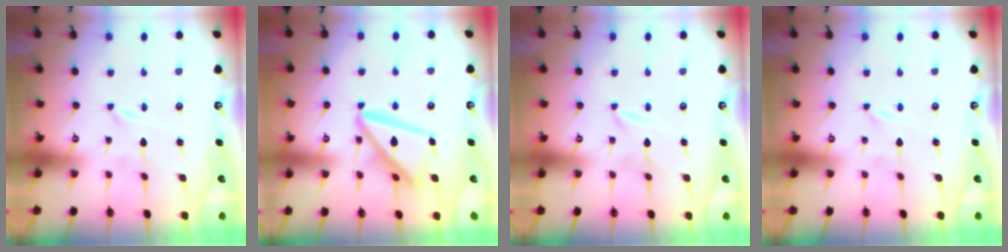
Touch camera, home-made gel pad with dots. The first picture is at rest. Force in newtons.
{"total": 14.7, "press": 14.6, "slide": 1.5}
{"total": 1.7, "press": 1.6, "slide": 0.2}
{"total": 0.0}